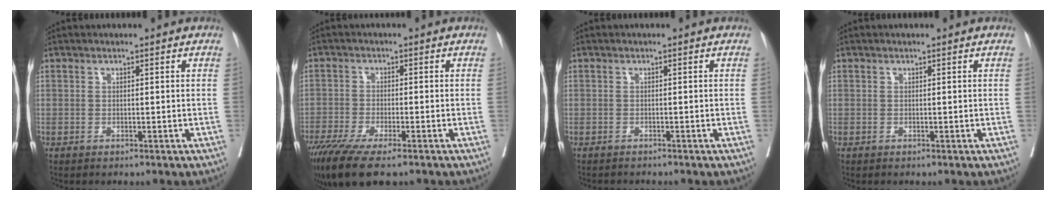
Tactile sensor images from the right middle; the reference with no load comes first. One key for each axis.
{"total": 10.5, "fx": -7.7, "fy": 2.1, "fz": 6.9, "tx": -0.113, "ty": -0.022, "tz": -0.126}
{"total": 2.0, "fx": -2.0, "fy": 0.3, "fz": 0.5, "tx": -0.009, "ty": -0.004, "tz": -0.026}
{"total": 0.0}